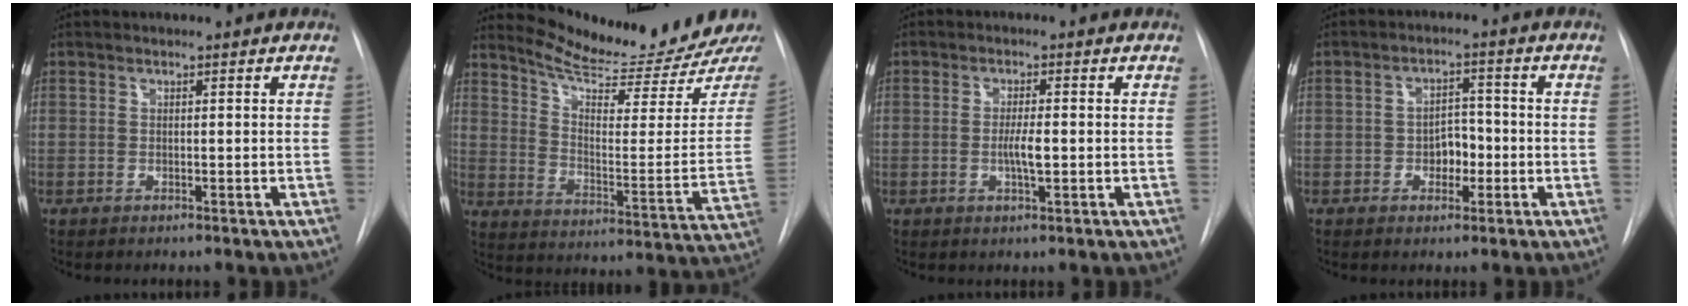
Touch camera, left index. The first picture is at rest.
{"total": 16.3, "force": [15.5, -1.4, 4.7], "torque": [-0.078, -0.105, 0.223]}
{"total": 3.0, "force": [-0.7, 0.3, 2.9], "torque": [-0.054, -0.005, -0.012]}
{"total": 4.1, "force": [-1.5, 2.7, 2.7], "torque": [-0.036, 0.008, -0.021]}